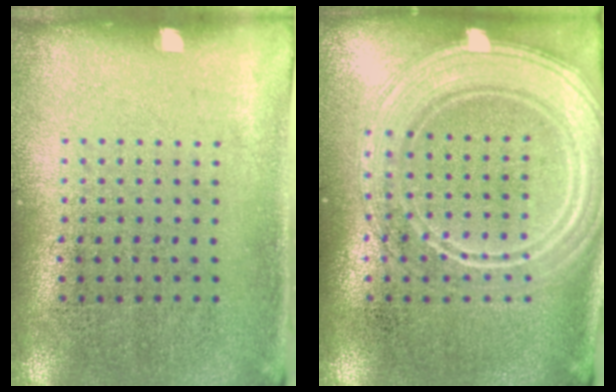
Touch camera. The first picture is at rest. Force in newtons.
{"total": 2.9, "press": 2.8, "slide": 0.4}